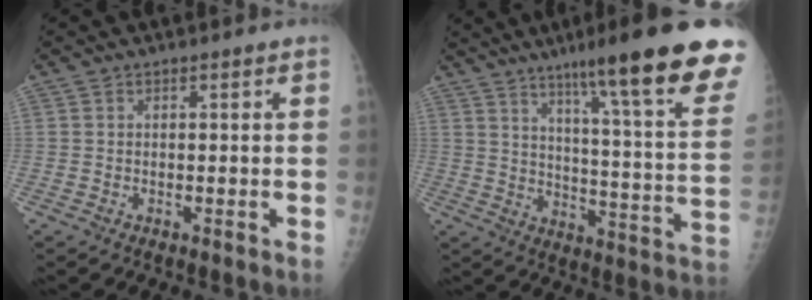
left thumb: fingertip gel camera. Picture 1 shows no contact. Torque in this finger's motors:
{"motor_torque": [2.62, 1.16, 1.70, -1.07, 0.33]}